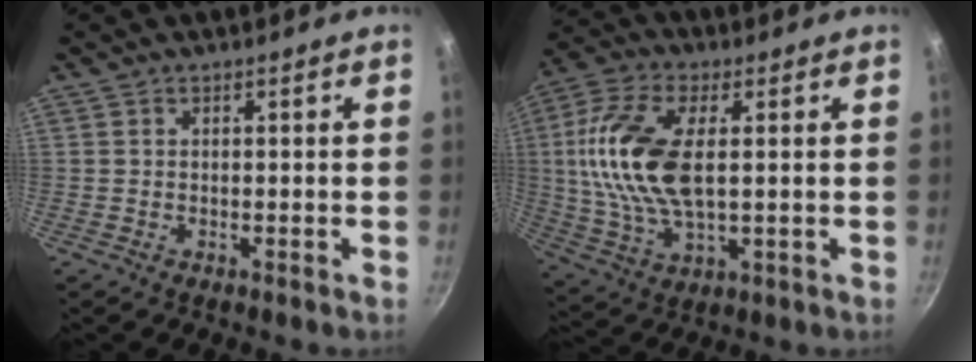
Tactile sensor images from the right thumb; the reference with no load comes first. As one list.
[{"total": 17.2, "force": [2.2, 8.6, 14.7], "torque": [-0.295, 0.003, 0.037]}]